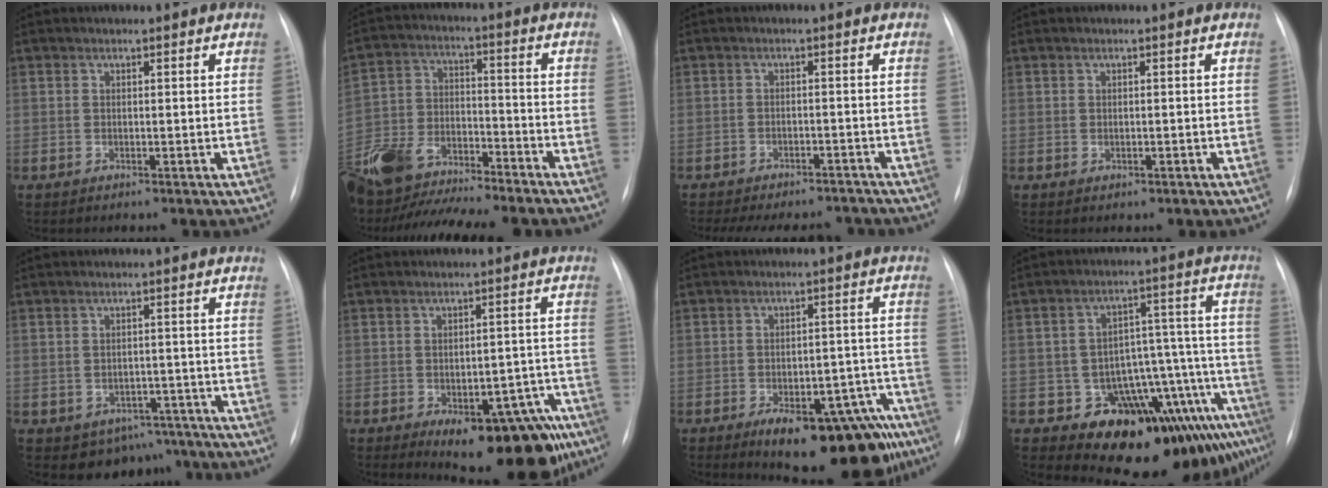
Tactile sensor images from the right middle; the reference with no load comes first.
{"total": 20.1, "force": [-17.4, 4.8, 8.8], "torque": [-0.209, 0.003, -0.294]}
{"total": 14.0, "force": [-12.4, 4.6, 4.6], "torque": [-0.093, 0.005, -0.155]}
{"total": 0.7, "force": [-0.3, 0.5, 0.3], "torque": [-0.005, 0.000, -0.001]}
{"total": 6.3, "force": [-4.5, 4.3, 1.4], "torque": [0.002, 0.018, -0.055]}
{"total": 15.4, "force": [-9.8, 6.4, 10.1], "torque": [-0.058, 0.040, -0.120]}
{"total": 17.8, "force": [-12.1, 6.8, 11.1], "torque": [-0.072, 0.044, -0.155]}
{"total": 16.3, "force": [-11.2, 5.5, 10.6], "torque": [-0.058, 0.084, -0.142]}